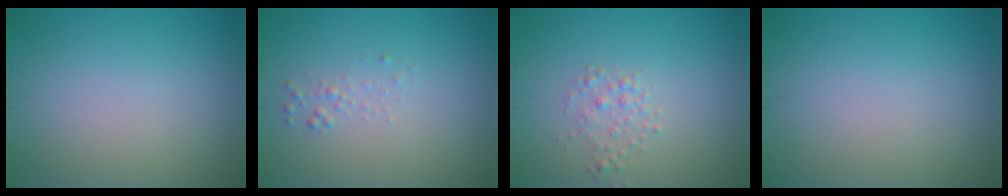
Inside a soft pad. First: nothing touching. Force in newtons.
{"total": 0.8, "press": 0.8, "slide": 0.1}
{"total": 1.3, "press": 1.3, "slide": 0.0}
{"total": 0.0}